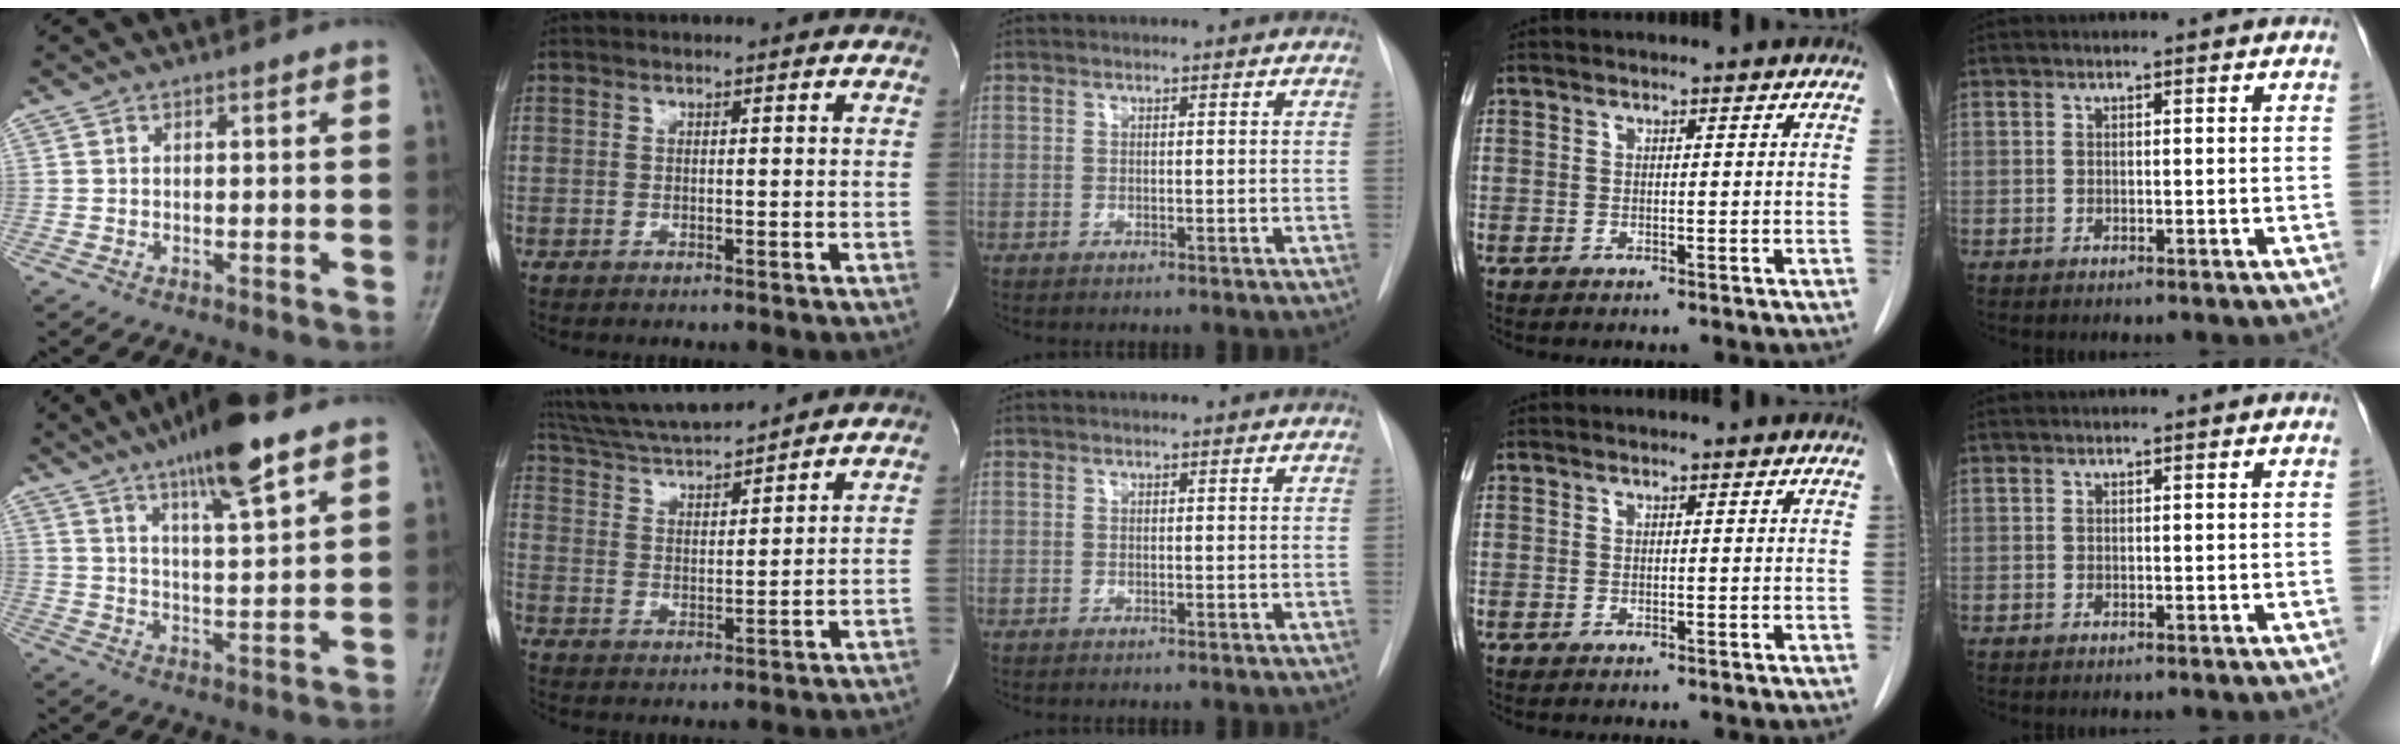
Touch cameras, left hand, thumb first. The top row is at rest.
{"thumb": {"total": 13.2, "force": [8.4, 2.5, 9.9], "torque": [-0.152, -0.034, 0.139]}, "index": {"total": 14.3, "force": [13.2, 1.4, 5.5], "torque": [-0.108, 0.020, 0.234]}}